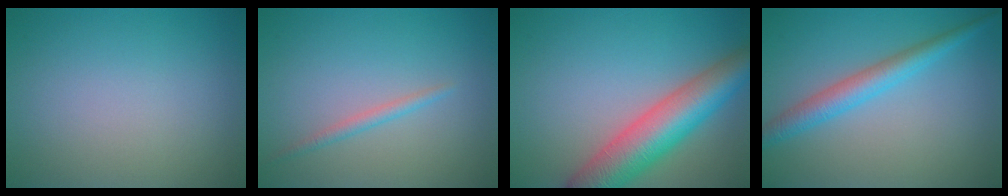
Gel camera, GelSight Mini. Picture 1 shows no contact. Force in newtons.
{"total": 1.2, "press": 1.2, "slide": 0.0}
{"total": 8.3, "press": 8.3, "slide": 0.3}
{"total": 3.4, "press": 3.4, "slide": 0.1}